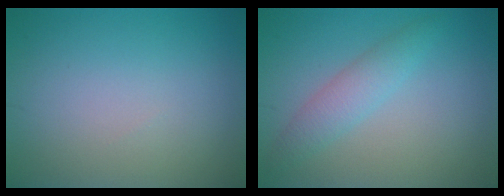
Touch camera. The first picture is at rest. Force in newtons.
{"total": 2.5, "press": 2.5, "slide": 0.1}